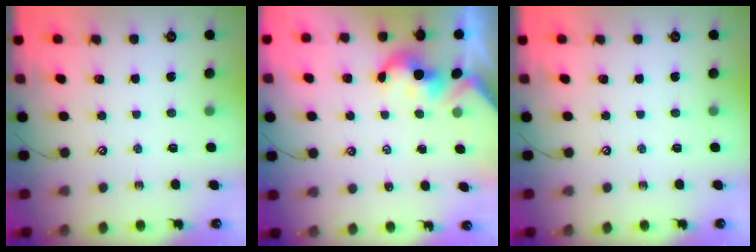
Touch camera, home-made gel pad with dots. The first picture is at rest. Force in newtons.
{"total": 2.3, "press": 2.3, "slide": 0.2}
{"total": 0.0}